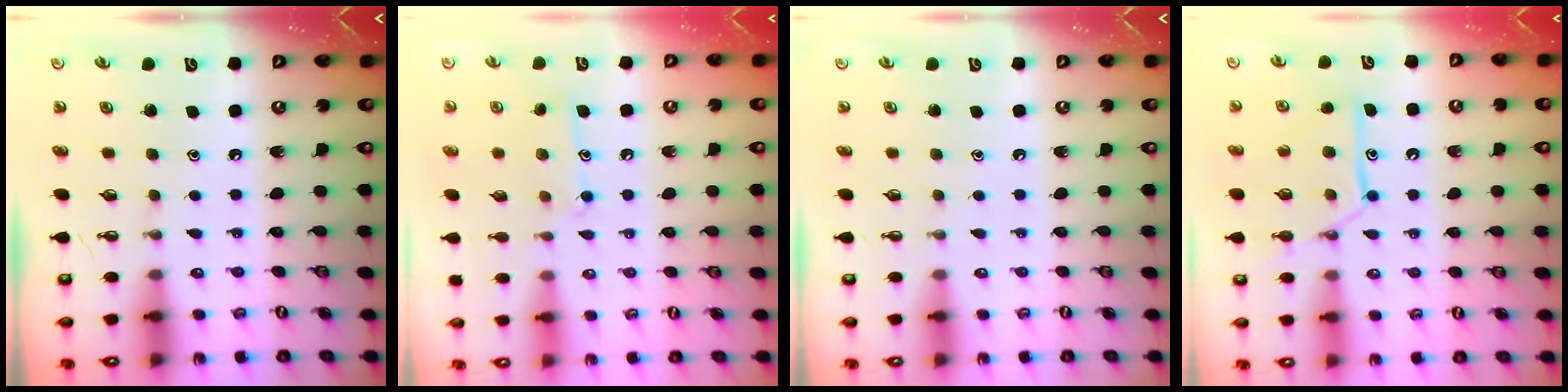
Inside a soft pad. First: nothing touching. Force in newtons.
{"total": 9.3, "press": 9.2, "slide": 0.6}
{"total": 0.0}
{"total": 12.5, "press": 12.5, "slide": 1.0}